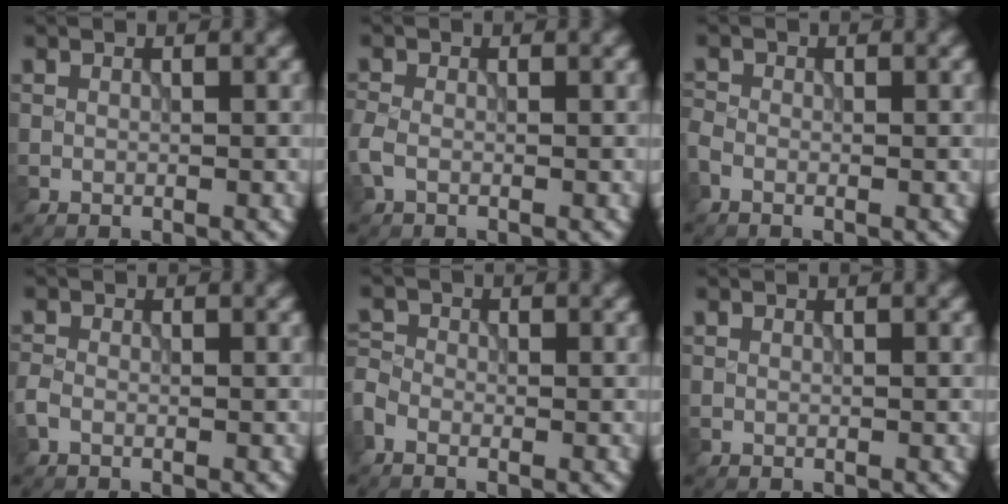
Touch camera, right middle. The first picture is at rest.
{"total": 1.7, "force": [-0.7, 1.1, 1.2], "torque": [-0.033, 0.001, -0.020]}
{"total": 1.1, "force": [-0.7, 0.7, 0.6], "torque": [-0.015, 0.000, -0.022]}
{"total": 1.2, "force": [-0.6, 0.7, 0.7], "torque": [-0.017, 0.000, -0.019]}
{"total": 2.1, "force": [-1.3, 1.3, 1.0], "torque": [-0.028, 0.001, -0.040]}
{"total": 0.0}